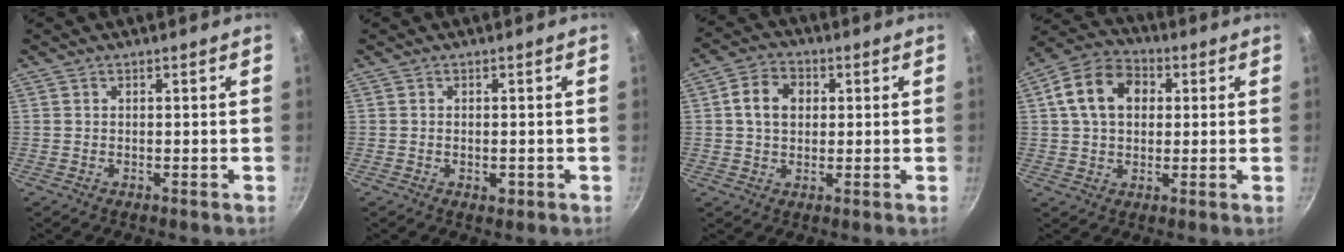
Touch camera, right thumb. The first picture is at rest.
{"total": 1.9, "force": [-0.5, 1.2, 1.4], "torque": [-0.020, -0.001, -0.008]}
{"total": 7.4, "force": [1.4, 5.6, 4.7], "torque": [-0.064, 0.009, 0.015]}
{"total": 12.3, "force": [2.7, 8.9, 8.0], "torque": [-0.117, 0.018, 0.030]}